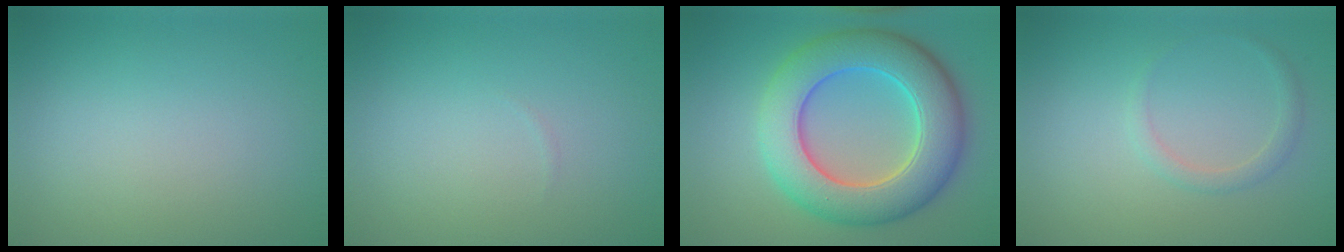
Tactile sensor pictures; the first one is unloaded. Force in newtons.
{"total": 0.0}
{"total": 9.7, "press": 9.7, "slide": 0.4}
{"total": 1.3, "press": 1.3, "slide": 0.1}